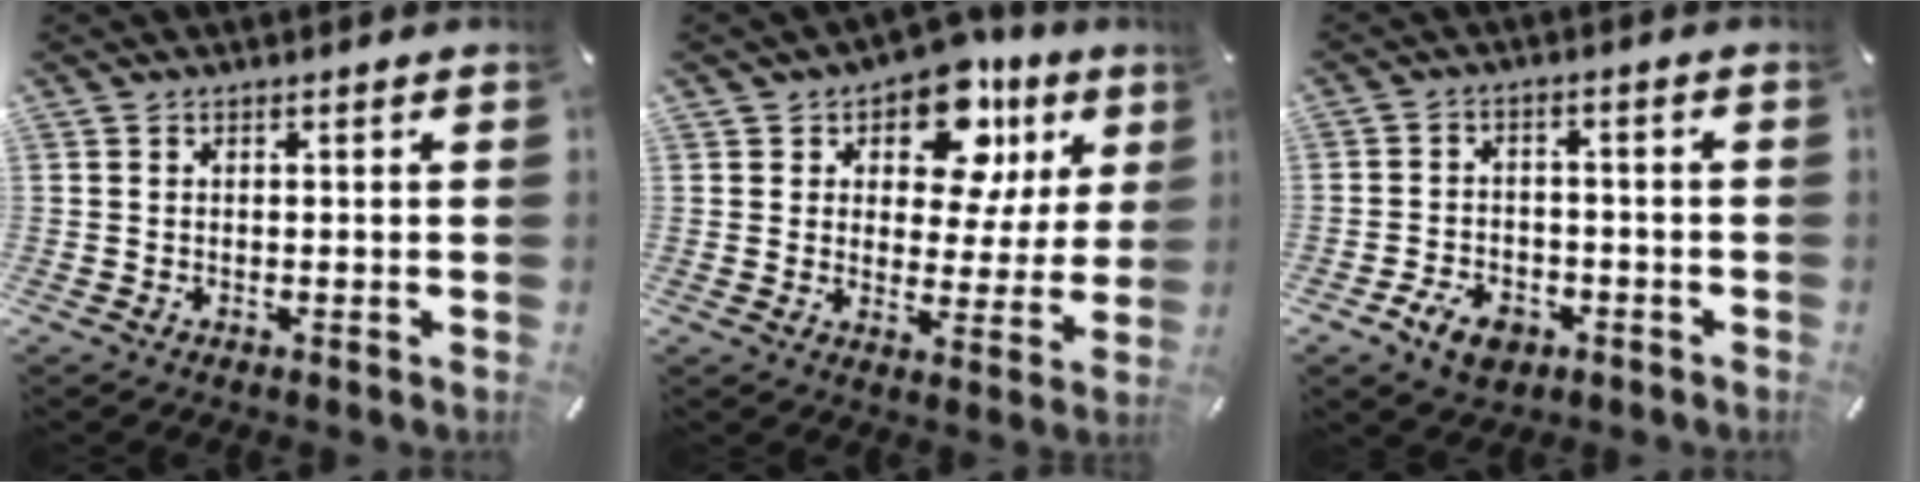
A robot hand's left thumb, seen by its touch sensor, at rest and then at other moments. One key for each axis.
{"total": 13.9, "fx": 7.6, "fy": 8.2, "fz": 8.2, "tx": -0.125, "ty": -0.034, "tz": 0.133}
{"total": 6.8, "fx": -3.5, "fy": 4.8, "fz": 3.3, "tx": -0.074, "ty": 0.017, "tz": -0.066}